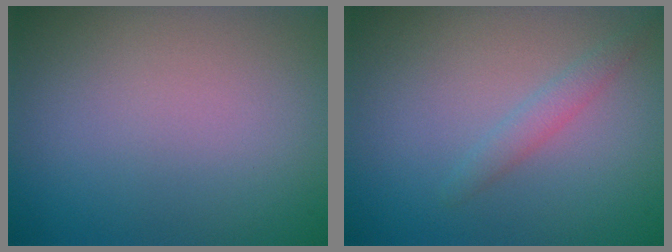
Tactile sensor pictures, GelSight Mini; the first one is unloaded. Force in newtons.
{"total": 1.5, "press": 1.5, "slide": 0.1}